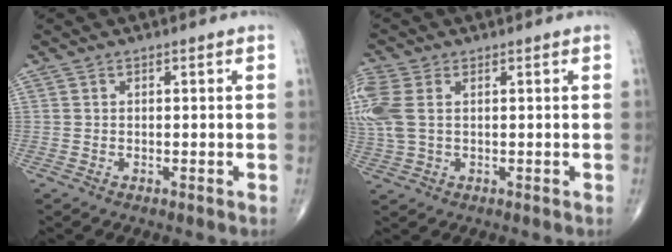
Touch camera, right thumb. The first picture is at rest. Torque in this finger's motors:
{"motor_torque": [0.16, 0.26, 0.81, 0.31, 0.14]}